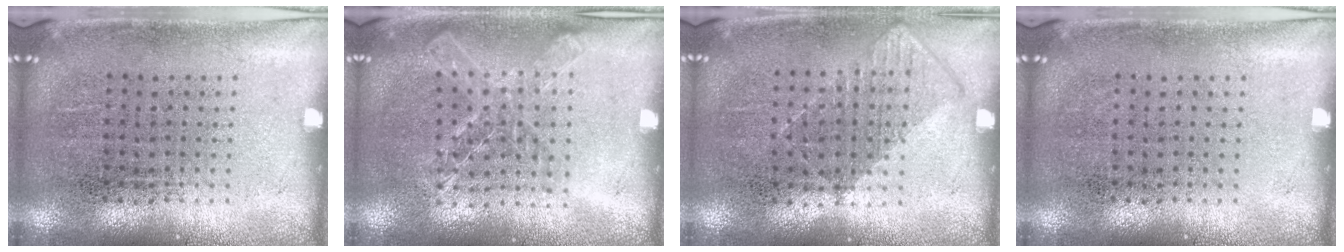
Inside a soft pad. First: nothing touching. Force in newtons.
{"total": 1.3, "press": 1.3, "slide": 0.3}
{"total": 0.6, "press": 0.4, "slide": 0.4}
{"total": 0.0}